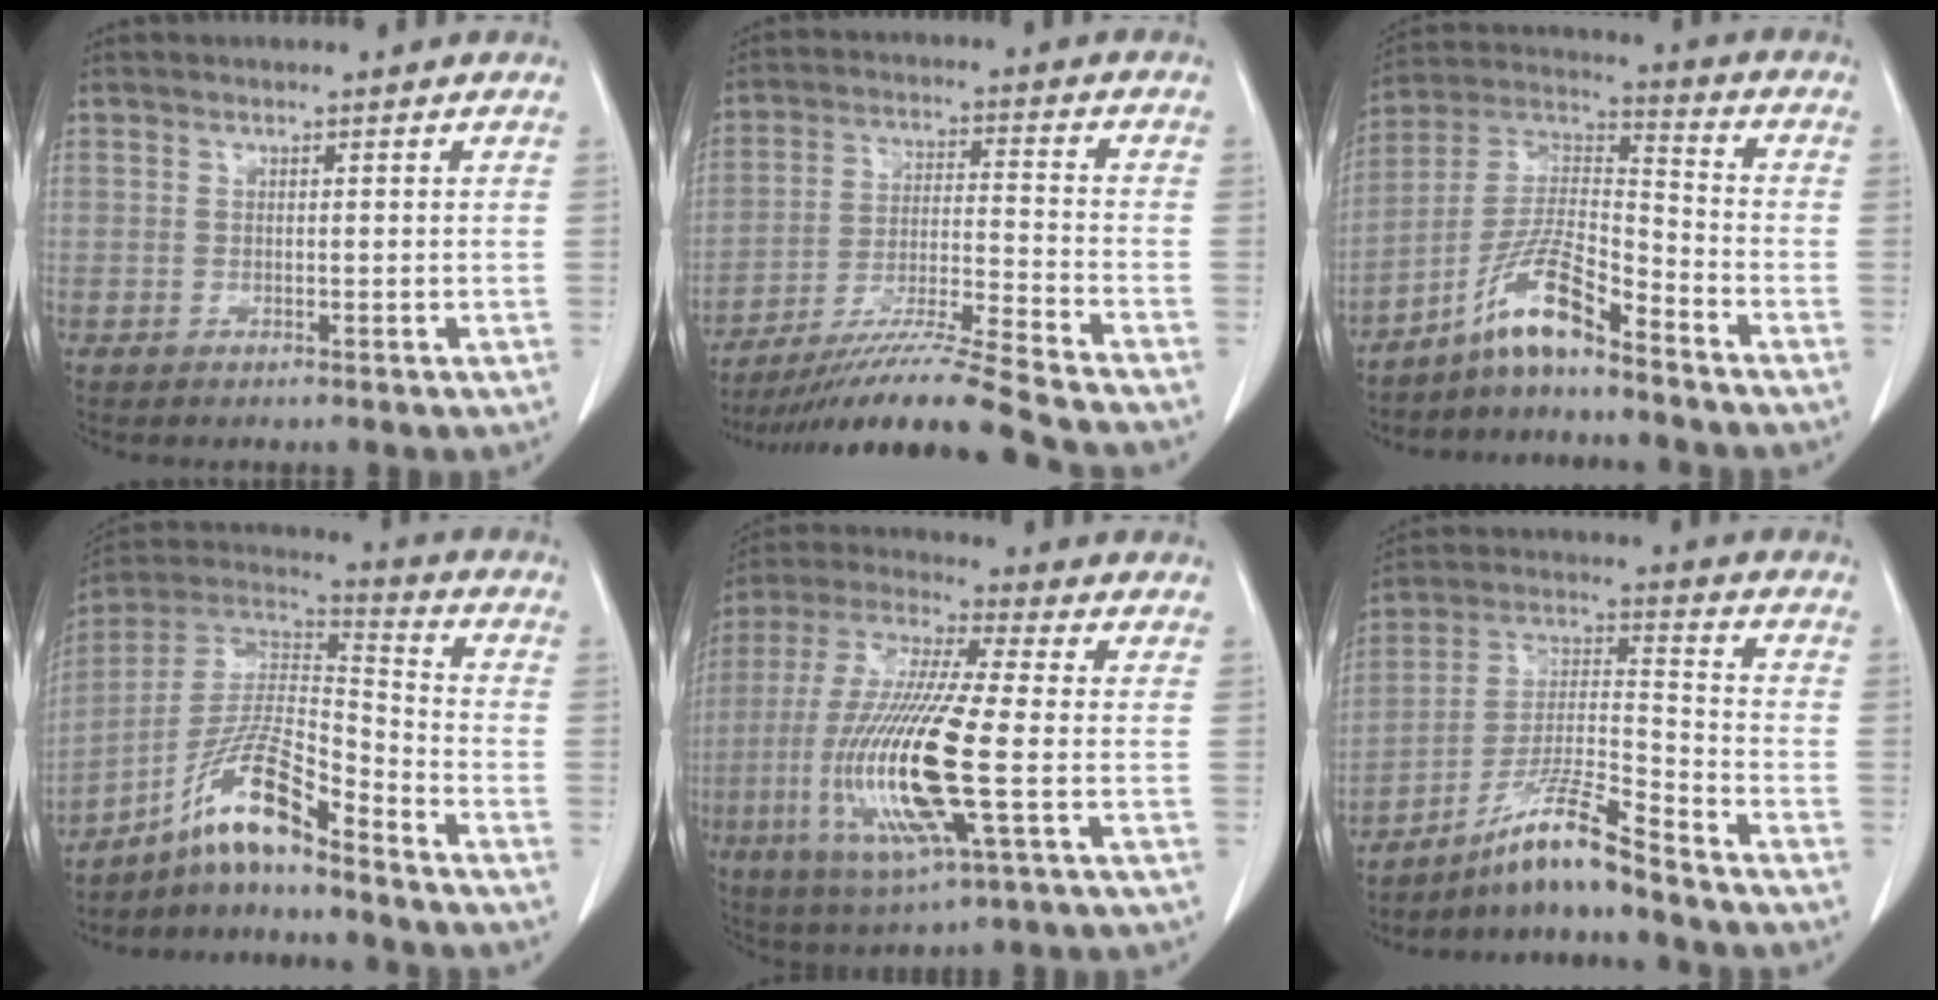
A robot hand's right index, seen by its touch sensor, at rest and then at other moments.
{"total": 16.2, "force": [-14.2, -2.3, 7.4], "torque": [-0.135, -0.019, -0.244]}
{"total": 10.0, "force": [-7.4, 1.3, 6.6], "torque": [-0.143, 0.012, -0.144]}
{"total": 11.8, "force": [-8.6, 1.1, 8.0], "torque": [-0.157, 0.020, -0.159]}
{"total": 18.0, "force": [-3.6, 1.8, 17.6], "torque": [-0.373, -0.016, -0.065]}
{"total": 10.1, "force": [-8.2, -0.4, 5.9], "torque": [-0.119, -0.006, -0.152]}